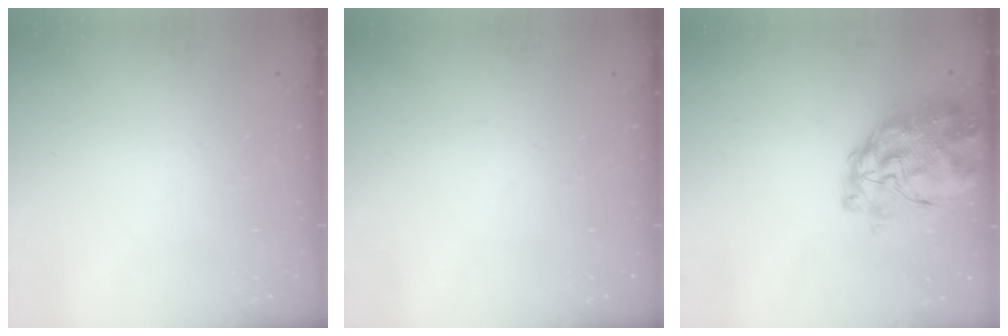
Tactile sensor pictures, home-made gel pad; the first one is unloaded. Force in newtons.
{"total": 0.0}
{"total": 7.3, "press": 6.9, "slide": 2.6}